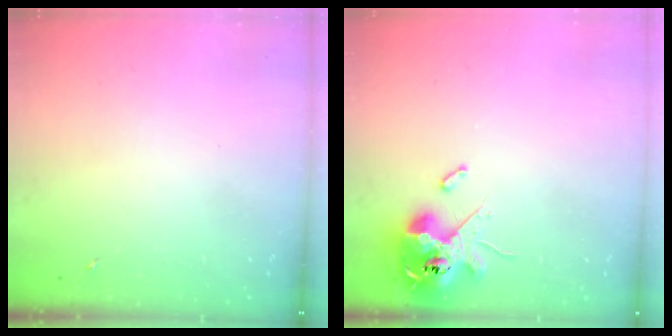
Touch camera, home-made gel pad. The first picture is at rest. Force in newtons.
{"total": 12.8, "press": 12.6, "slide": 2.2}